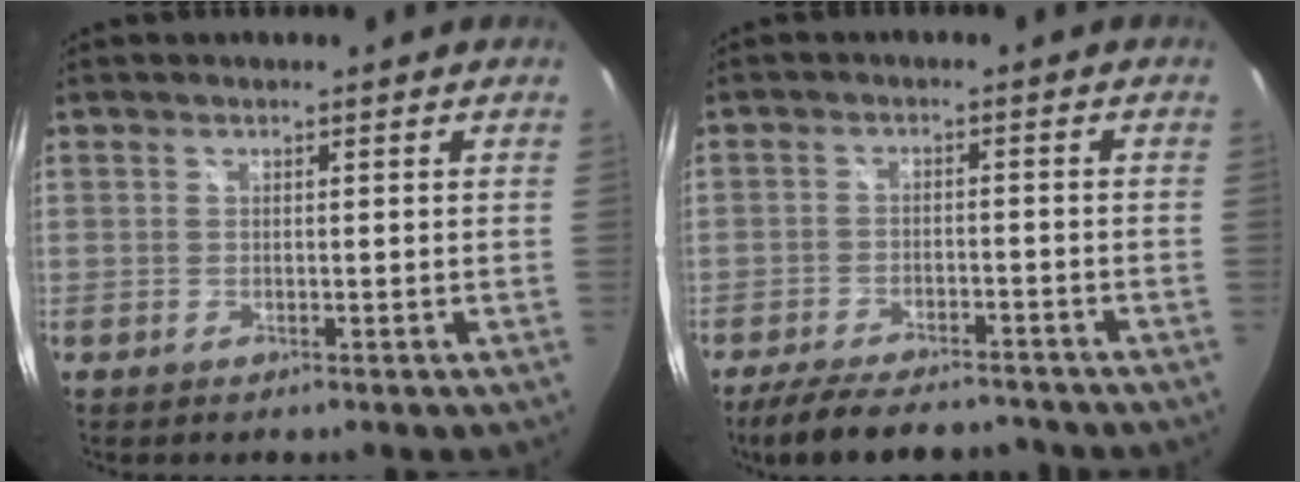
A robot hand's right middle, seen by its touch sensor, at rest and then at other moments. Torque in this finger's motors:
{"motor_torque": [0.04, -0.11, 0.05, 0.05]}